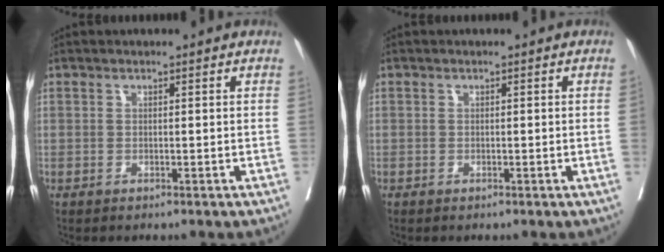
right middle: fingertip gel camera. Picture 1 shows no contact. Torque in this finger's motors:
{"motor_torque": [1.07, -1.06, 0.00, -0.21]}